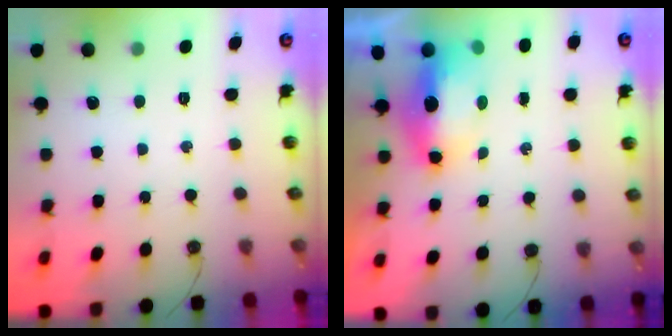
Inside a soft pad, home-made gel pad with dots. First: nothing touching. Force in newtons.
{"total": 8.5, "press": 8.4, "slide": 1.4}